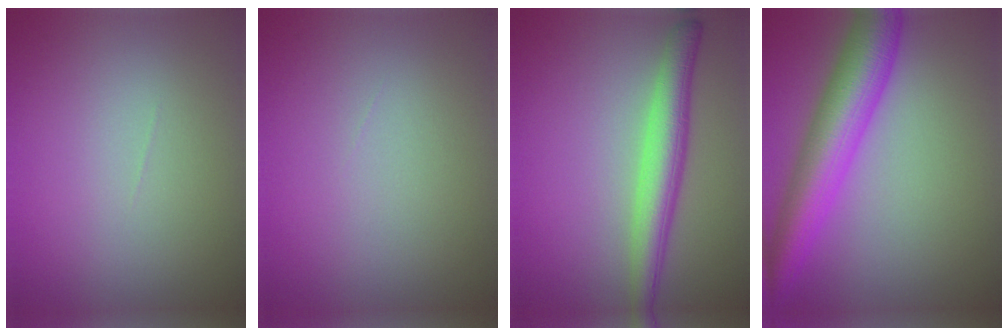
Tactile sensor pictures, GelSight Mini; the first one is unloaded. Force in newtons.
{"total": 0.0}
{"total": 4.8, "press": 4.8, "slide": 0.2}
{"total": 7.5, "press": 7.5, "slide": 0.2}